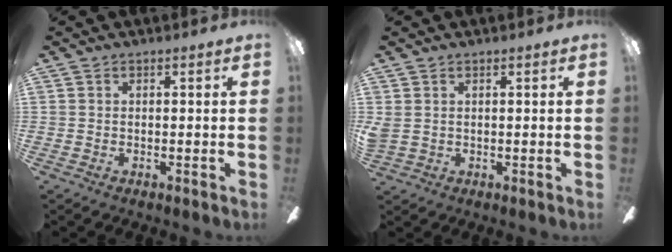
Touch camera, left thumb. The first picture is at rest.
{"total": 2.3, "force": [1.1, 1.8, 0.9], "torque": [-0.021, 0.004, 0.020]}